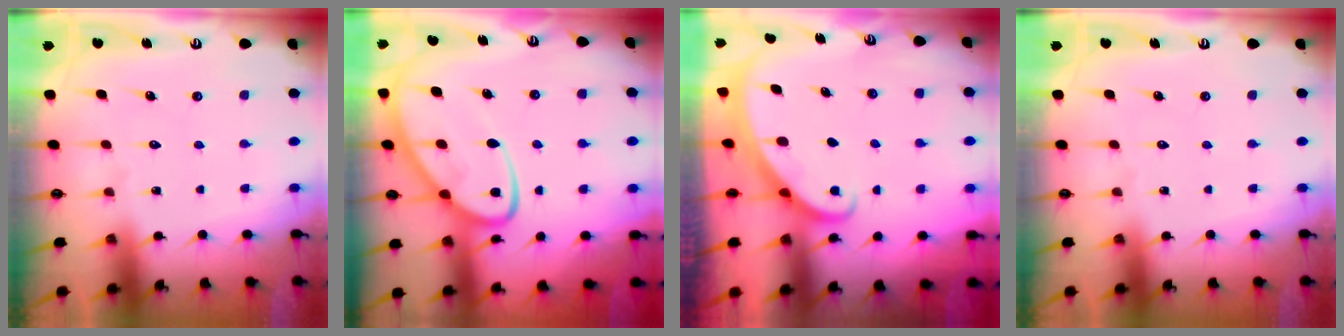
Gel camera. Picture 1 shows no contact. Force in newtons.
{"total": 12.0, "press": 11.9, "slide": 1.2}
{"total": 1.7, "press": 1.6, "slide": 0.0}
{"total": 0.0}